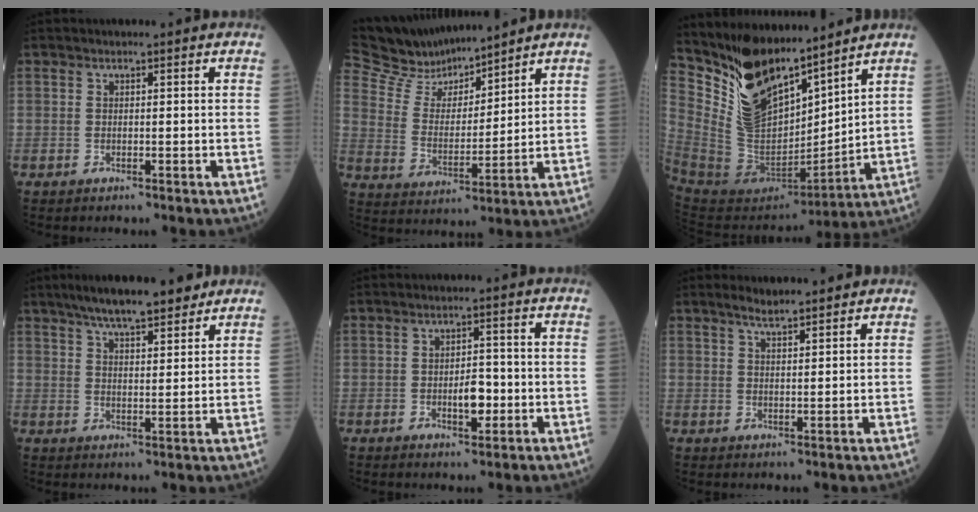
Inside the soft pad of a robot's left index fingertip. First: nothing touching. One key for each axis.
{"total": 12.9, "fx": 12.3, "fy": 2.2, "fz": 3.2, "tx": -0.076, "ty": 0.010, "tz": 0.240}
{"total": 16.1, "fx": 13.3, "fy": 5.5, "fz": 7.3, "tx": -0.149, "ty": -0.010, "tz": 0.265}
{"total": 10.9, "fx": 8.8, "fy": 2.1, "fz": 6.2, "tx": -0.093, "ty": 0.016, "tz": 0.138}
{"total": 3.7, "fx": -1.2, "fy": 1.6, "fz": 3.2, "tx": -0.046, "ty": 0.000, "tz": -0.018}
{"total": 3.6, "fx": 3.2, "fy": 0.5, "fz": 1.5, "tx": -0.031, "ty": 0.011, "tz": 0.057}